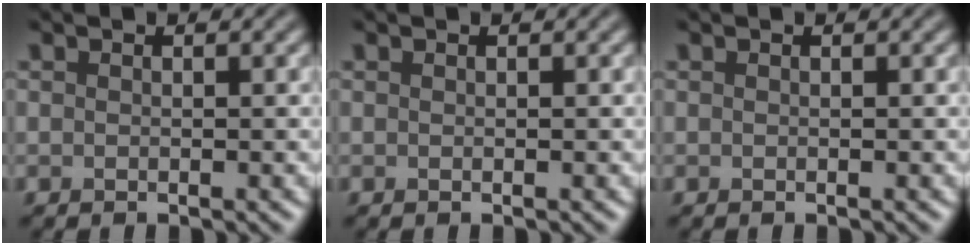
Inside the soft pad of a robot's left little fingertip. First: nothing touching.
{"total": 0.0}
{"total": 0.0}